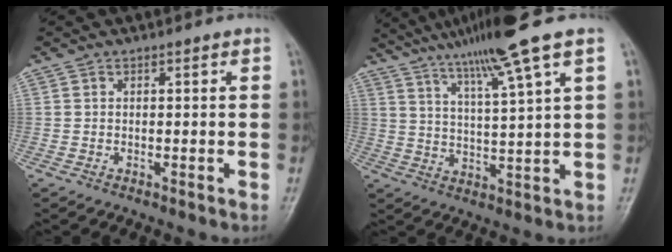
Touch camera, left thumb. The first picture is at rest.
{"total": 12.2, "force": [8.1, -0.9, 9.1], "torque": [-0.151, -0.017, 0.135]}